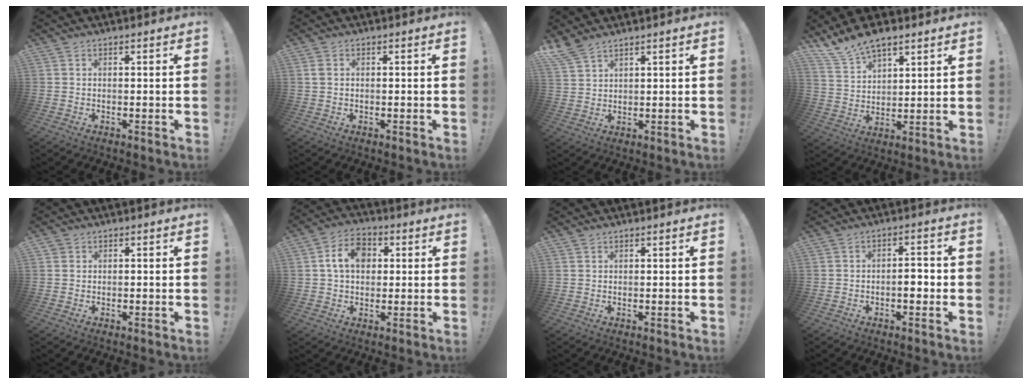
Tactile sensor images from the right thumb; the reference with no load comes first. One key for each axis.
{"total": 1.4, "fx": 0.4, "fy": 0.9, "fz": 0.9, "tx": -0.018, "ty": 0.006, "tz": 0.007}
{"total": 5.5, "fx": 4.6, "fy": 1.5, "fz": 2.5, "tx": -0.055, "ty": -0.024, "tz": 0.088}
{"total": 10.5, "fx": 8.4, "fy": 5.3, "fz": 3.3, "tx": -0.072, "ty": -0.054, "tz": 0.165}
{"total": 0.6, "fx": 0.0, "fy": 0.6, "fz": 0.1, "tx": -0.001, "ty": 0.001, "tz": 0.000}
{"total": 10.5, "fx": 2.3, "fy": 7.9, "fz": 6.5, "tx": -0.099, "ty": 0.013, "tz": 0.043}
{"total": 0.6, "fx": 0.5, "fy": 0.3, "fz": 0.0, "tx": 0.004, "ty": -0.003, "tz": 0.009}
{"total": 4.8, "fx": -1.5, "fy": 2.1, "fz": 4.1, "tx": -0.053, "ty": 0.006, "tz": -0.031}